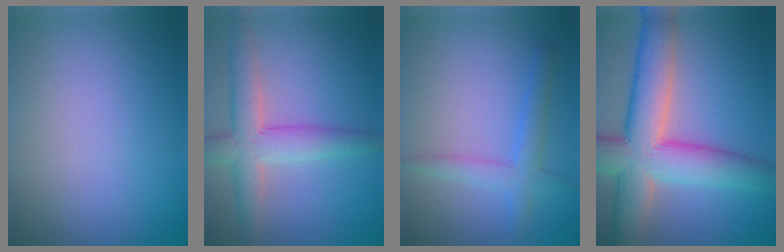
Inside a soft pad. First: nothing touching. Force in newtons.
{"total": 5.2, "press": 5.2, "slide": 0.3}
{"total": 2.8, "press": 2.8, "slide": 0.2}
{"total": 10.9, "press": 10.9, "slide": 0.5}